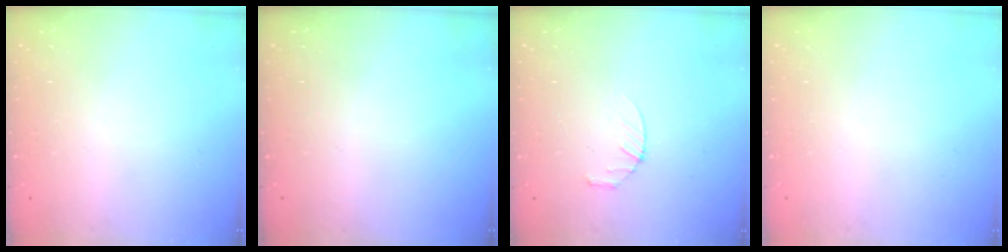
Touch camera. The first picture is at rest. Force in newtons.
{"total": 0.0}
{"total": 2.8, "press": 2.8, "slide": 0.4}
{"total": 0.0}